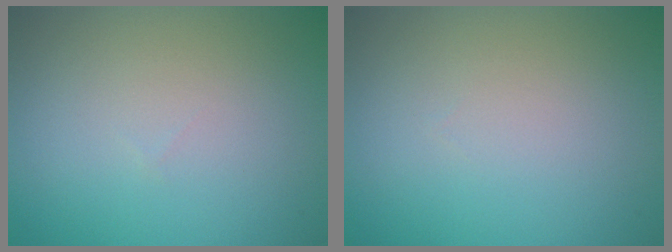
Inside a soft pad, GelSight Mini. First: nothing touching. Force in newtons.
{"total": 0.0}